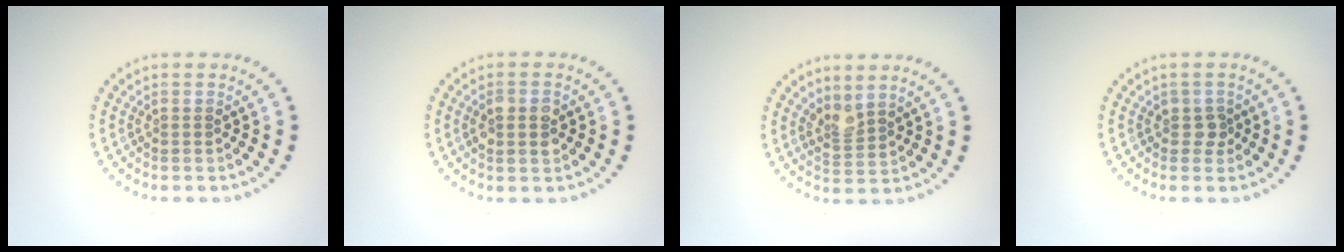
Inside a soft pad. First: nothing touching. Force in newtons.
{"total": 2.2, "press": 2.2, "slide": 0.3}
{"total": 2.0, "press": 1.5, "slide": 1.3}
{"total": 1.2, "press": 1.0, "slide": 0.6}